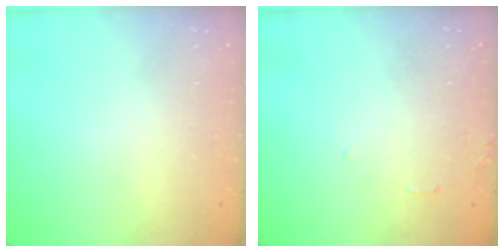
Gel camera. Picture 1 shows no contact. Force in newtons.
{"total": 6.9, "press": 6.9, "slide": 0.4}